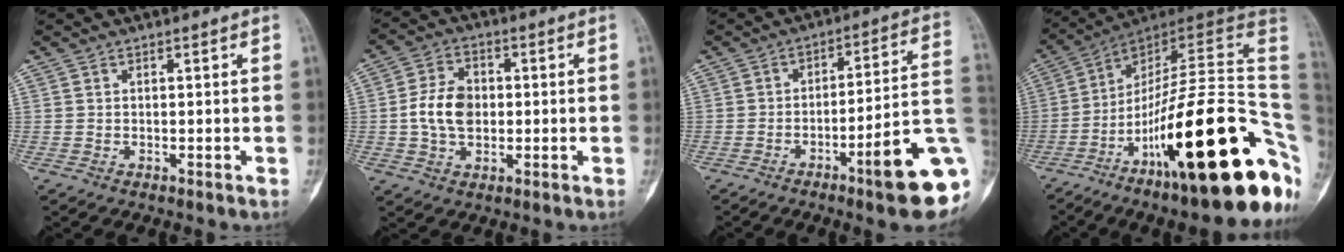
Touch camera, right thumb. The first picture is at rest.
{"total": 8.5, "force": [-0.2, 6.0, 6.0], "torque": [-0.098, 0.012, -0.009]}
{"total": 16.5, "force": [-6.1, 2.6, 15.1], "torque": [-0.156, 0.038, -0.084]}
{"total": 33.3, "force": [-10.0, 8.8, 30.5], "torque": [-0.367, 0.070, -0.154]}